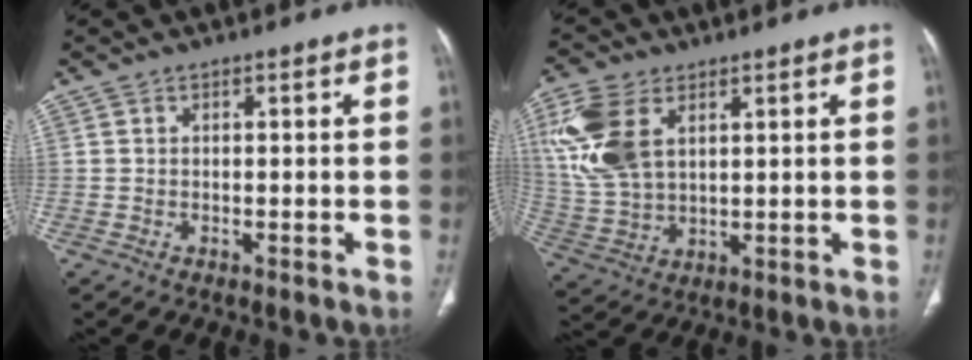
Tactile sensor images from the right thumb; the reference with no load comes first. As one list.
[{"total": 13.3, "force": [5.0, 7.9, 9.5], "torque": [-0.214, -0.006, 0.111]}]